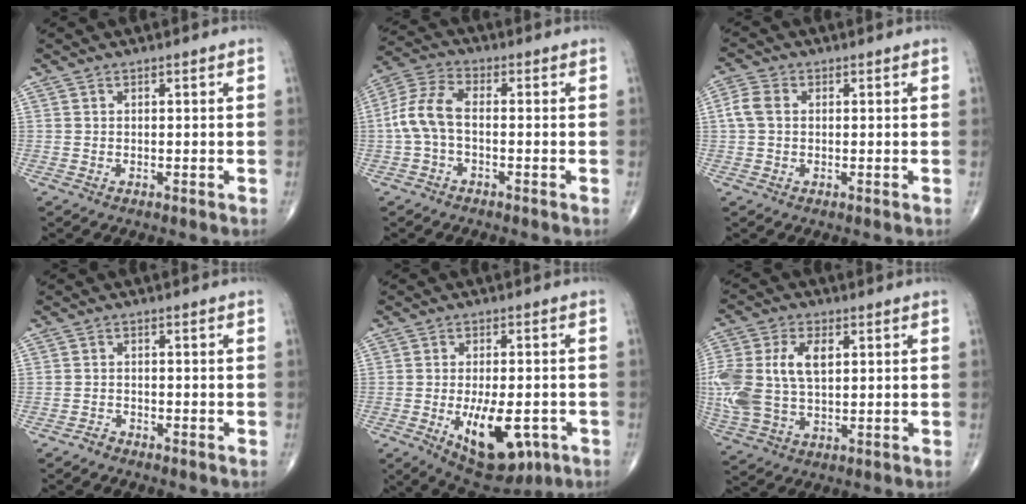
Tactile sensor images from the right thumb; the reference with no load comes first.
{"total": 7.6, "force": [-1.0, 3.9, 6.4], "torque": [-0.144, 0.026, -0.030]}
{"total": 3.9, "force": [0.4, 2.8, 2.7], "torque": [-0.064, 0.013, 0.003]}
{"total": 1.1, "force": [-1.1, 0.4, 0.0], "torque": [-0.001, 0.000, -0.024]}
{"total": 13.4, "force": [-4.4, 6.4, 10.9], "torque": [-0.151, 0.000, -0.050]}
{"total": 15.4, "force": [2.1, 9.3, 12.2], "torque": [-0.292, 0.008, 0.046]}